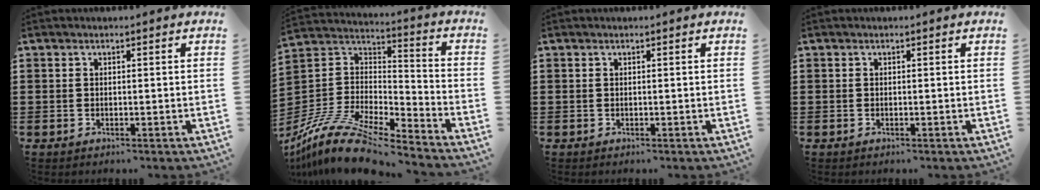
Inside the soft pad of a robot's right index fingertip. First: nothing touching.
{"total": 12.9, "force": [-10.7, 3.2, 6.5], "torque": [-0.137, 0.025, -0.208]}
{"total": 0.0}
{"total": 0.0}